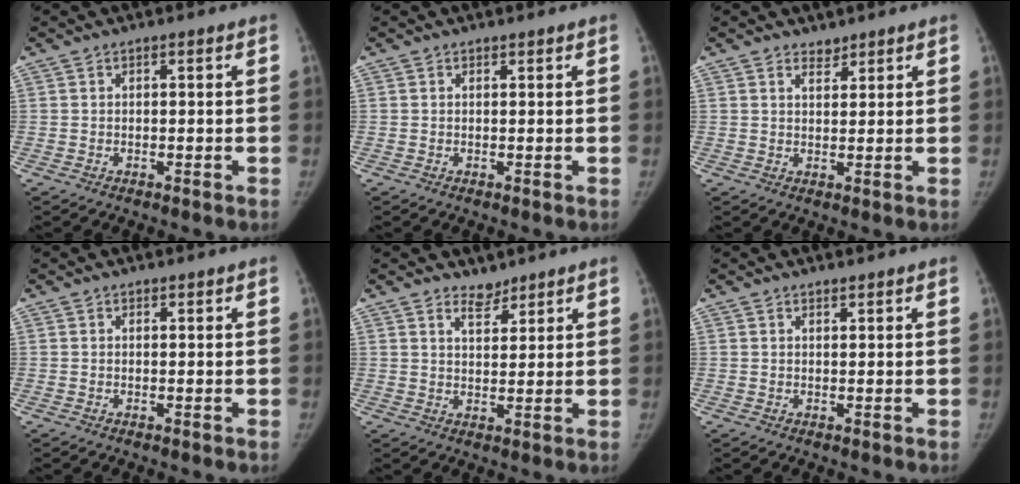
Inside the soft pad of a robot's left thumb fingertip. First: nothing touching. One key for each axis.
{"total": 0.0}
{"total": 2.1, "fx": 1.8, "fy": 1.0, "fz": 0.1, "tx": 0.014, "ty": -0.017, "tz": 0.026}
{"total": 0.0}
{"total": 3.3, "fx": 2.8, "fy": 1.5, "fz": 0.5, "tx": 0.010, "ty": -0.026, "tz": 0.047}
{"total": 0.7, "fx": 0.7, "fy": 0.1, "fz": -0.1, "tx": 0.005, "ty": -0.009, "tz": 0.011}